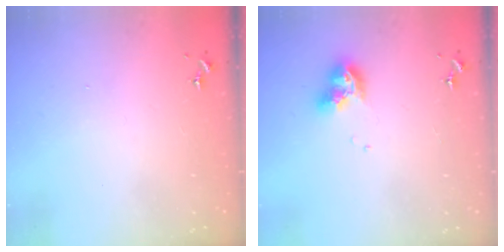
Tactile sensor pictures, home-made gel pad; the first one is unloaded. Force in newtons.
{"total": 9.6, "press": 9.6, "slide": 0.9}